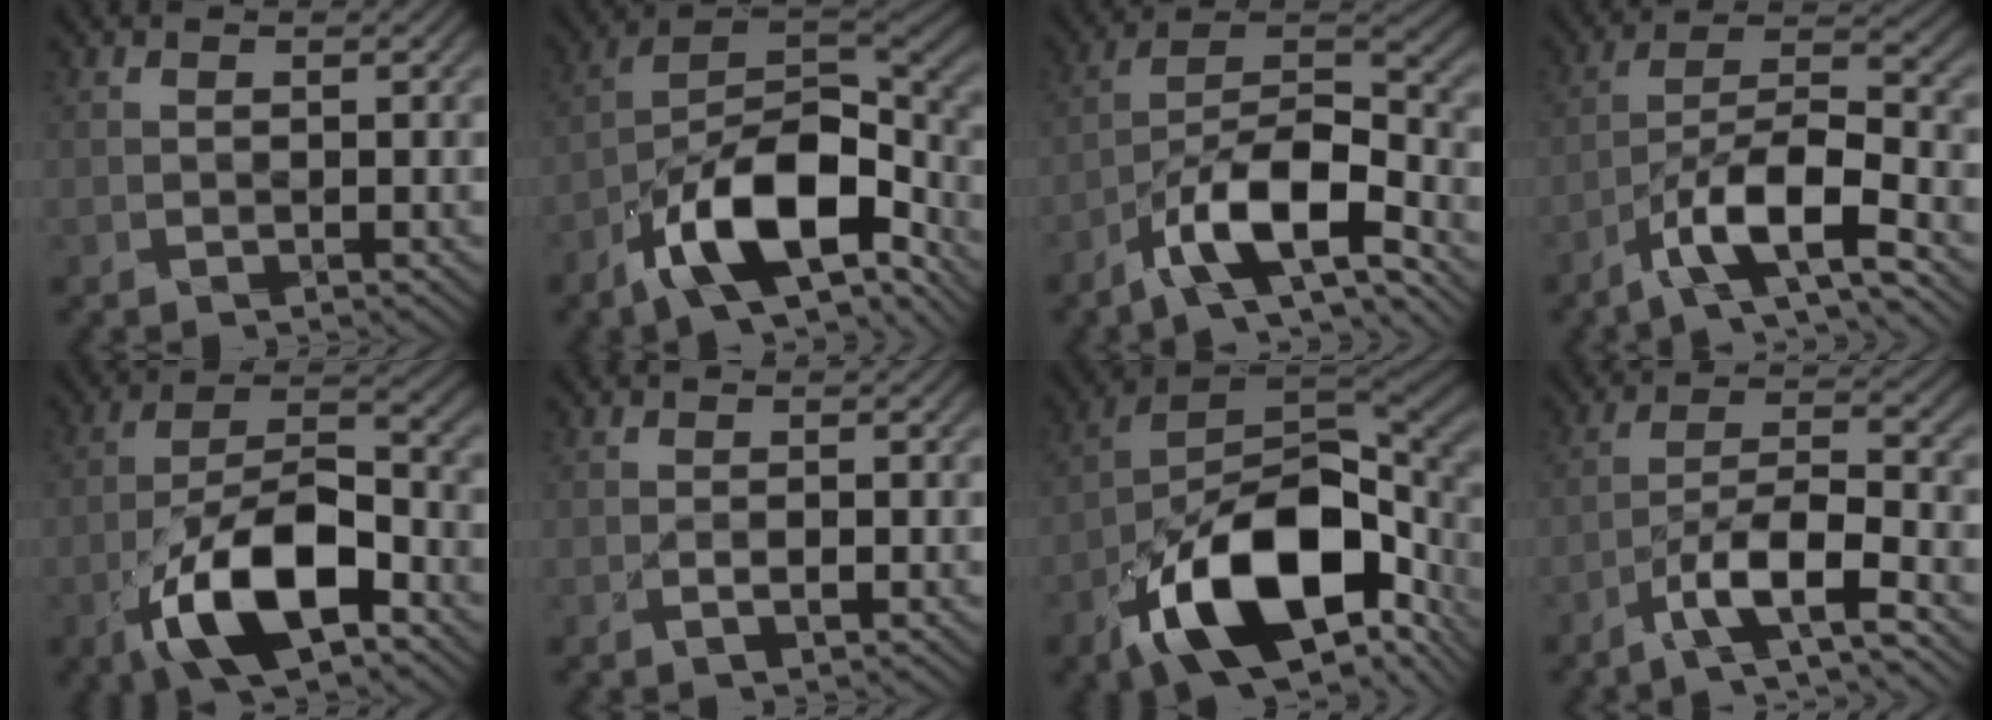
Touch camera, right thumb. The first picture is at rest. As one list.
[{"total": 15.2, "force": [-9.3, 6.2, 10.3], "torque": [-0.176, -0.015, -0.173]}, {"total": 12.2, "force": [-7.6, 4.0, 8.6], "torque": [-0.146, 0.002, -0.145]}, {"total": 10.0, "force": [-6.0, 2.8, 7.5], "torque": [-0.123, 0.006, -0.112]}, {"total": 12.9, "force": [-6.3, 5.7, 9.8], "torque": [-0.179, -0.003, -0.122]}, {"total": 0.8, "force": [-0.4, 0.1, 0.7], "torque": [-0.011, 0.001, -0.004]}, {"total": 17.7, "force": [-8.8, 8.6, 12.8], "torque": [-0.216, -0.038, -0.142]}, {"total": 7.6, "force": [-4.8, 1.7, 5.7], "torque": [-0.098, 0.006, -0.092]}]